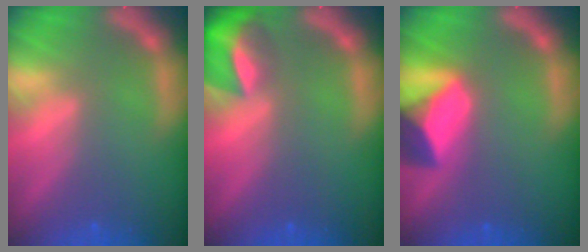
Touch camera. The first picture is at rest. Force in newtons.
{"total": 6.0}
{"total": 7.5}